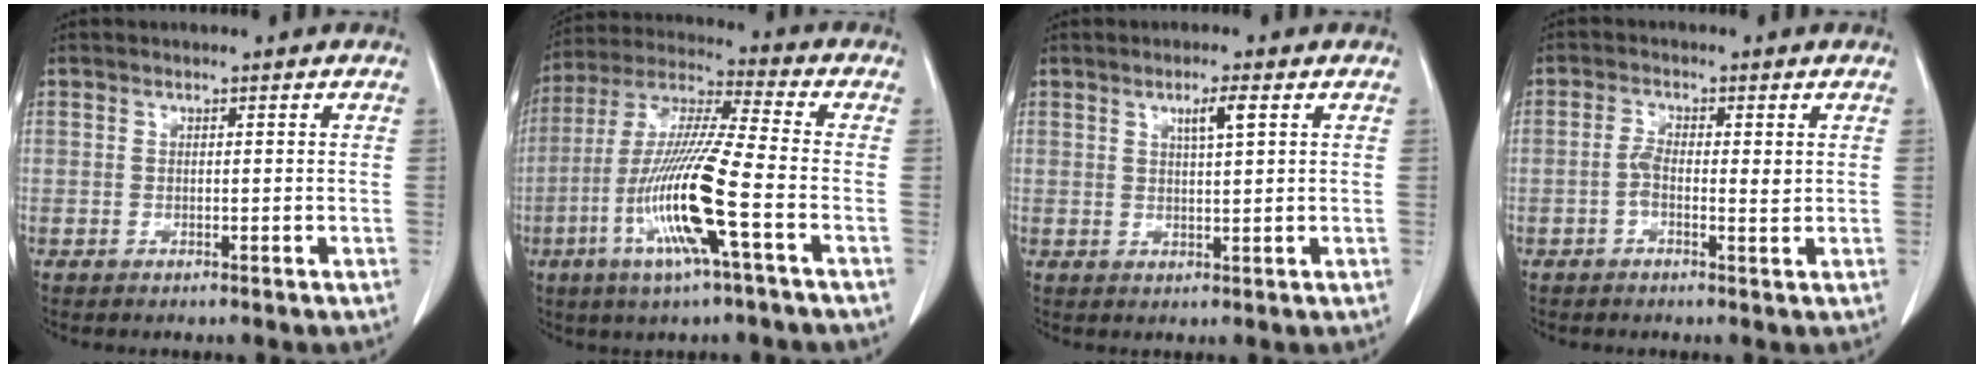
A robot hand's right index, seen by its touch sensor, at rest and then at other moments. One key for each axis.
{"total": 15.3, "fx": -5.0, "fy": 0.0, "fz": 14.4, "tx": -0.298, "ty": -0.012, "tz": -0.102}
{"total": 3.0, "fx": 1.4, "fy": 0.1, "fz": 2.7, "tx": -0.047, "ty": -0.001, "tz": 0.024}
{"total": 3.5, "fx": 0.0, "fy": 1.3, "fz": 3.3, "tx": -0.058, "ty": 0.005, "tz": -0.003}